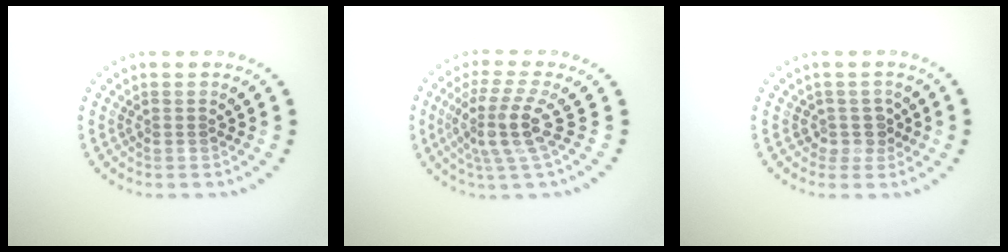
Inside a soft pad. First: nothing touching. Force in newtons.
{"total": 4.1, "press": 3.0, "slide": 2.8}
{"total": 1.8, "press": 1.4, "slide": 1.2}